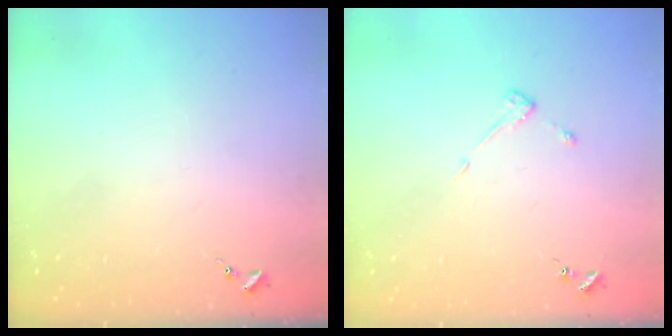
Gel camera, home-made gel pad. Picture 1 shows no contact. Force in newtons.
{"total": 2.9, "press": 2.9, "slide": 0.5}